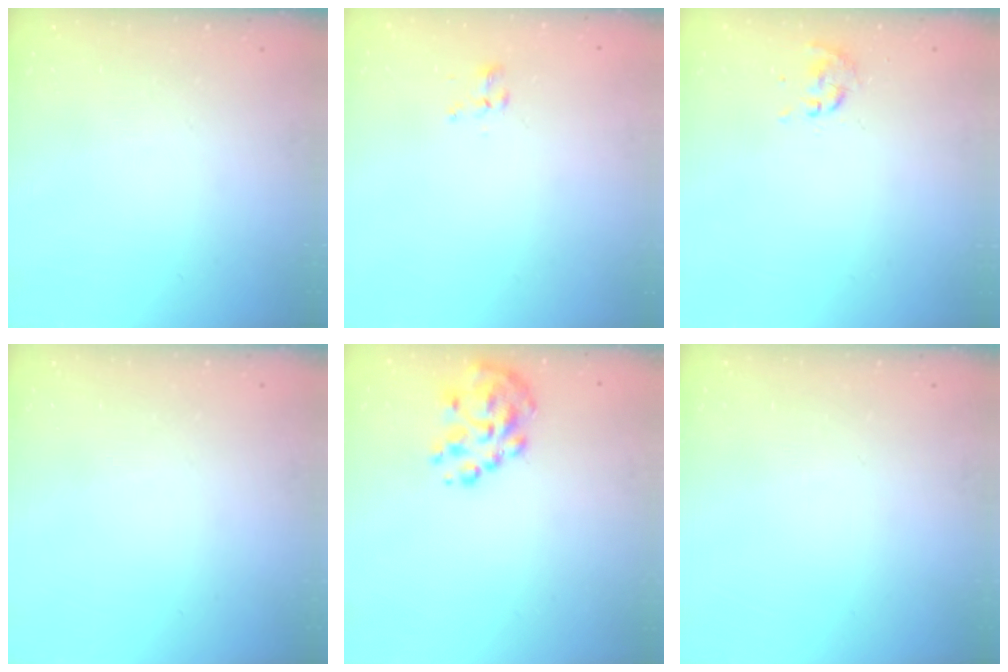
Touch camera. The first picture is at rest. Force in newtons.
{"total": 2.1, "press": 1.8, "slide": 1.1}
{"total": 0.0}
{"total": 0.0}
{"total": 9.2, "press": 8.7, "slide": 3.0}
{"total": 0.0}